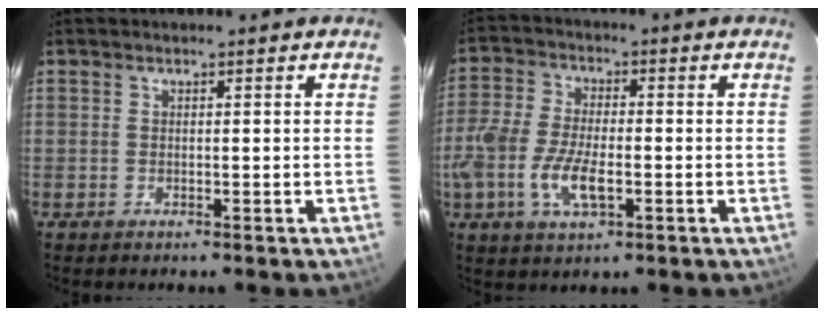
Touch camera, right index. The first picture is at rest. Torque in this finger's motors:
{"motor_torque": [0.42, -0.31, 0.62, 0.12]}